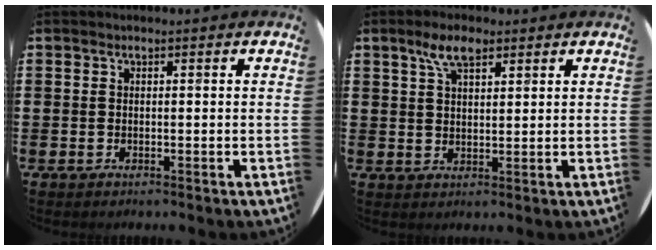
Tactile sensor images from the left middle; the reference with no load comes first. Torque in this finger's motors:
{"motor_torque": [0.83, -0.64, 0.21, 0.08]}